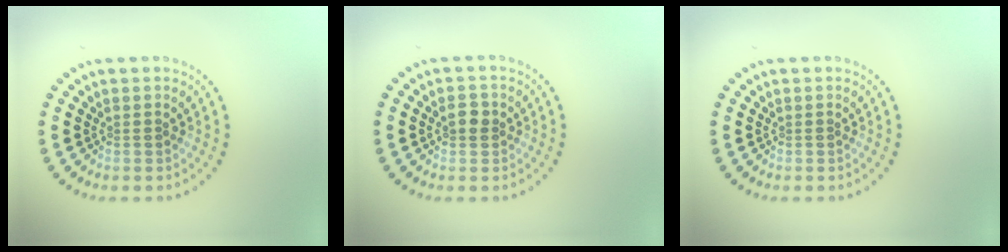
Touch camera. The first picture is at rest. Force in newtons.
{"total": 1.7, "press": 1.7, "slide": 0.2}
{"total": 0.0}